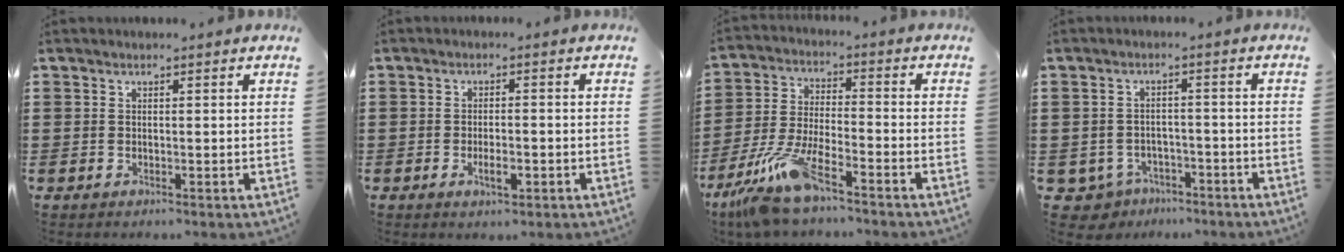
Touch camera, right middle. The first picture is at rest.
{"total": 2.8, "force": [-1.1, 1.0, 2.4], "torque": [-0.042, 0.003, -0.021]}
{"total": 10.5, "force": [-8.3, 1.3, 6.3], "torque": [-0.144, 0.000, -0.166]}
{"total": 3.3, "force": [-2.9, 1.5, 0.1], "torque": [-0.028, -0.002, -0.066]}